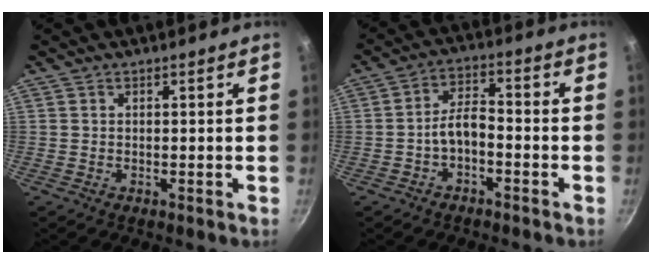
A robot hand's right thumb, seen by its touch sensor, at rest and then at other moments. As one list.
[{"total": 5.7, "force": [-1.9, 3.2, 4.3], "torque": [-0.069, 0.034, -0.042]}]